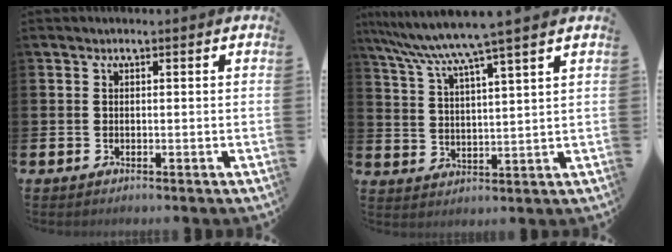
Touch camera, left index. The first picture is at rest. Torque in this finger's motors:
{"motor_torque": [0.20, -0.54, 0.79, 0.21]}